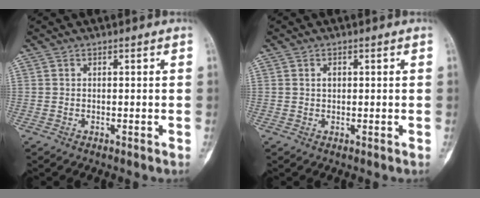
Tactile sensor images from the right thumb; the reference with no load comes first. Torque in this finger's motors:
{"motor_torque": [0.68, 0.22, 0.18, 0.00, 0.03]}